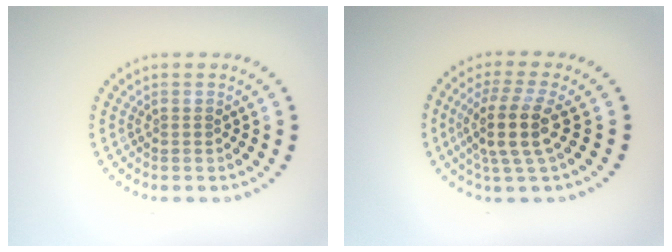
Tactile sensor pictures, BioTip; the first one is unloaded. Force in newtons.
{"total": 4.2, "press": 3.4, "slide": 2.4}